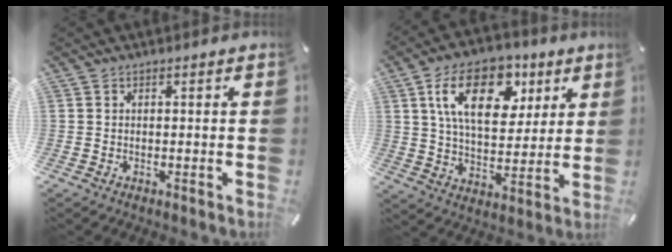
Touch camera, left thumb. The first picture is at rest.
{"total": 17.6, "force": [7.6, 10.9, 11.5], "torque": [-0.182, -0.009, 0.133]}